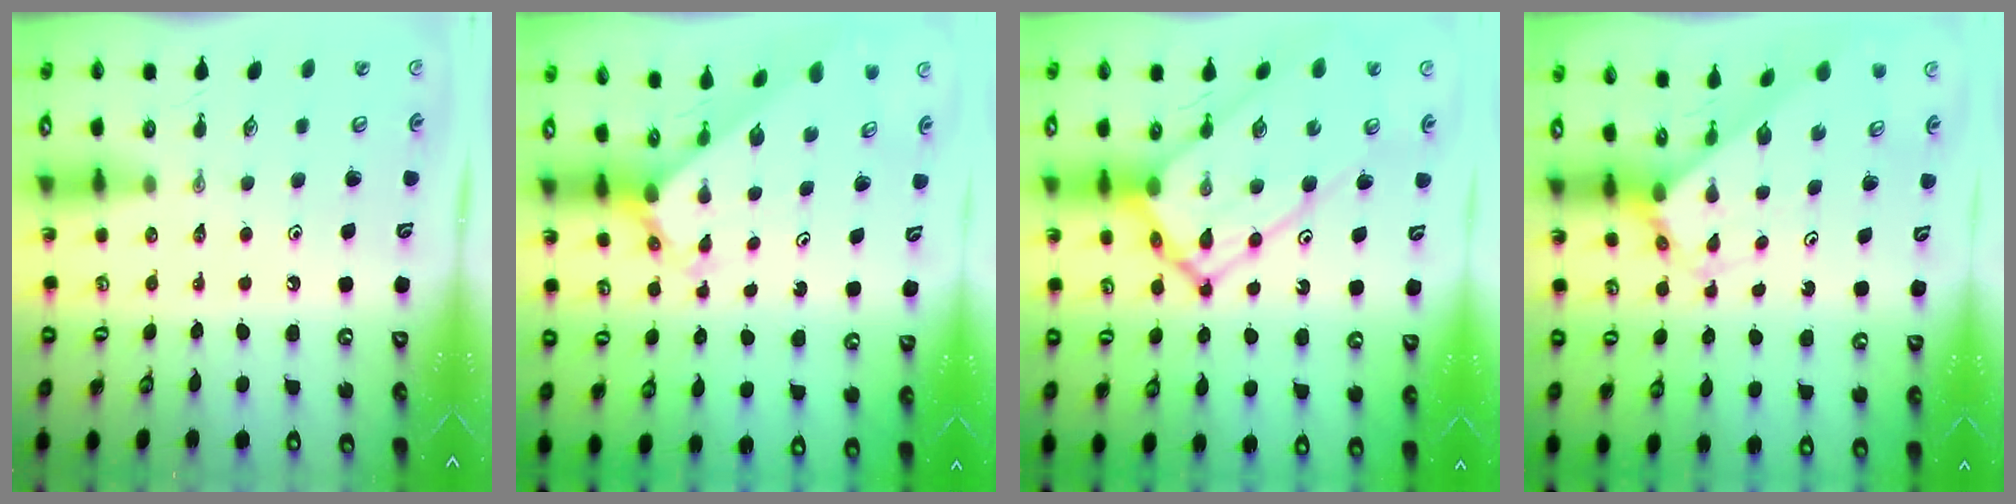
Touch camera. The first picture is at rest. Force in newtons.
{"total": 2.4, "press": 2.4, "slide": 0.2}
{"total": 18.3, "press": 18.2, "slide": 1.7}
{"total": 2.7, "press": 2.7, "slide": 0.2}